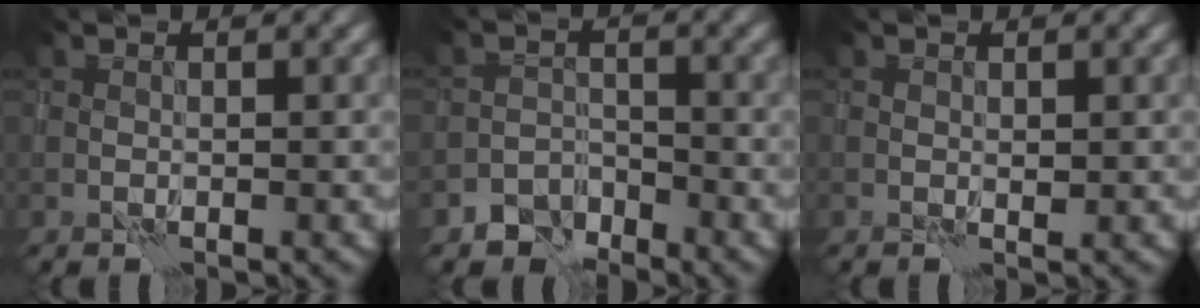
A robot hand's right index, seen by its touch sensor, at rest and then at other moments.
{"total": 3.1, "force": [-2.6, 1.7, 0.2], "torque": [0.005, 0.002, -0.056]}
{"total": 0.8, "force": [0.2, 0.5, 0.5], "torque": [-0.003, -0.002, 0.005]}